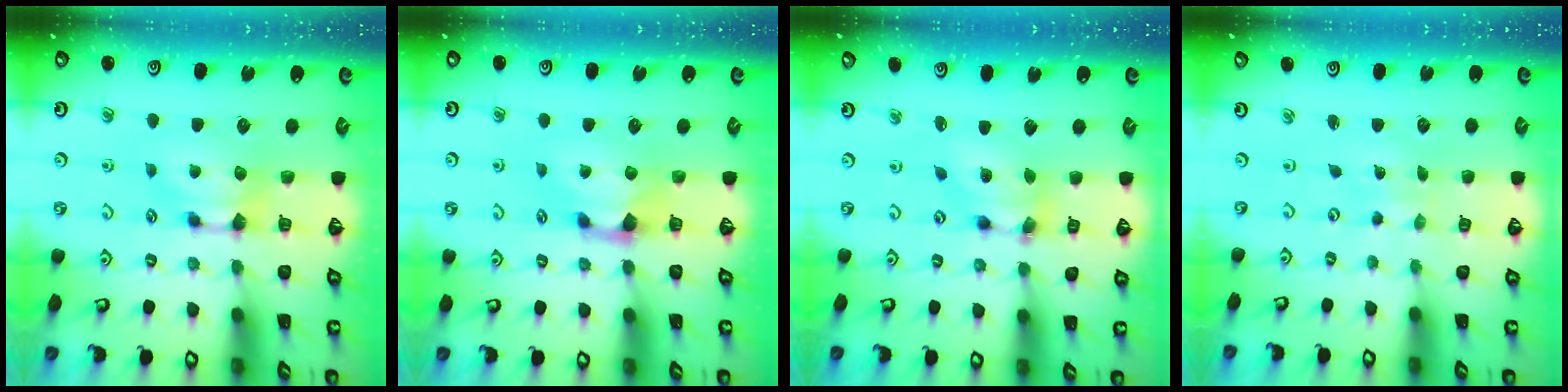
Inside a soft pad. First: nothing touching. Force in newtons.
{"total": 1.3, "press": 0.4, "slide": 1.3}
{"total": 5.4, "press": 5.1, "slide": 1.7}
{"total": 6.3, "press": 6.3, "slide": 0.3}